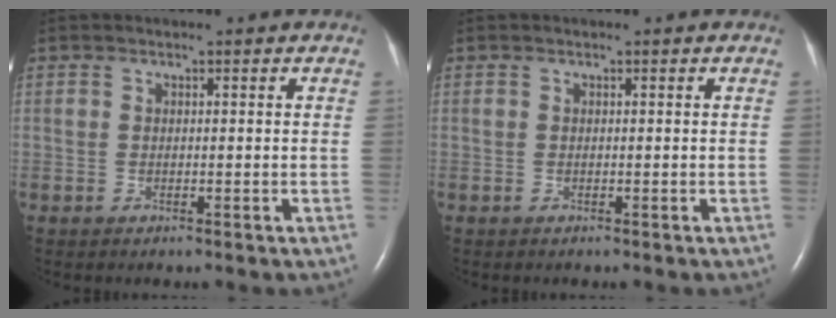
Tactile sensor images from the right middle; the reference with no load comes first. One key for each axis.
{"total": 0.0}